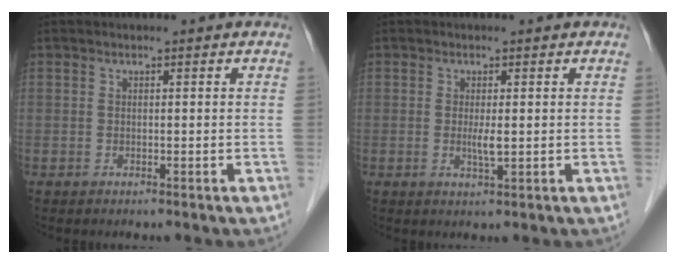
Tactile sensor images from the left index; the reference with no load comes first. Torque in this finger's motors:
{"motor_torque": [0.43, 0.30, 0.07, 0.03]}